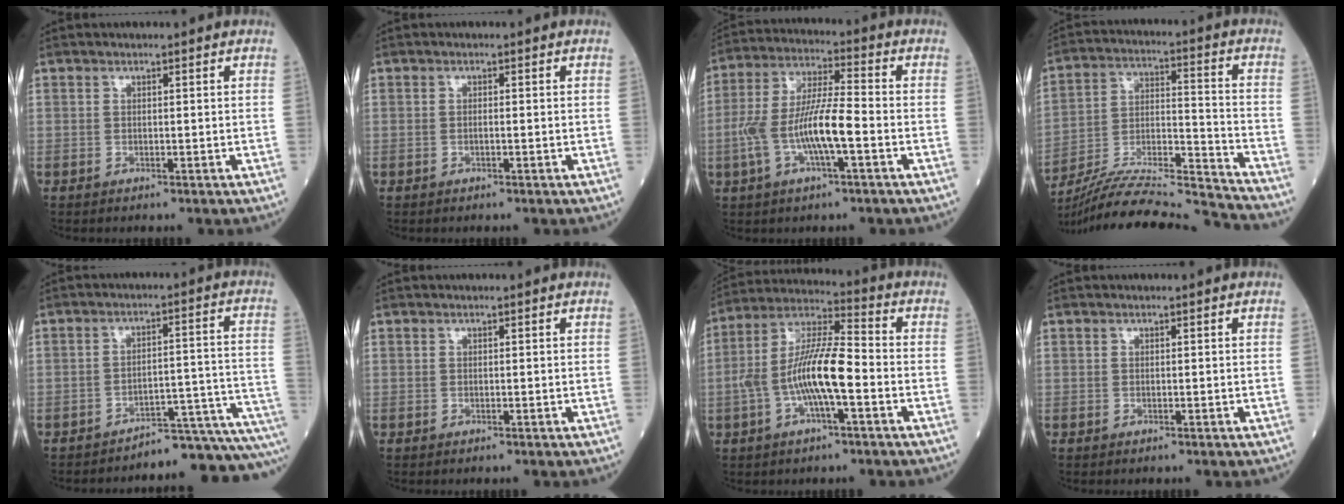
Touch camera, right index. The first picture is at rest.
{"total": 0.6, "force": [-0.1, 0.1, 0.5], "torque": [-0.011, 0.000, -0.002]}
{"total": 11.0, "force": [-2.9, 1.8, 10.4], "torque": [-0.215, 0.013, -0.055]}
{"total": 21.6, "force": [-20.5, -1.0, 6.6], "torque": [-0.141, -0.006, -0.336]}
{"total": 13.7, "force": [-13.5, 0.1, 2.6], "torque": [0.003, 0.050, -0.172]}
{"total": 0.0}
{"total": 11.9, "force": [-2.8, 2.3, 11.4], "torque": [-0.231, 0.018, -0.054]}
{"total": 0.0}